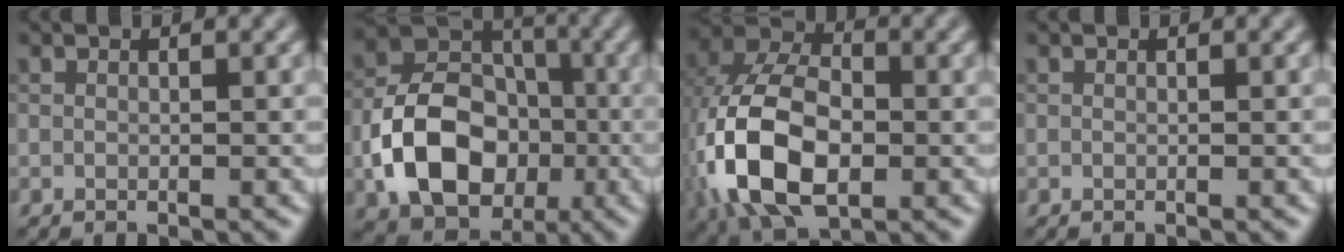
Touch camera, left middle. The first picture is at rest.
{"total": 9.7, "force": [-2.6, 7.1, 6.1], "torque": [-0.108, 0.003, -0.048]}
{"total": 12.2, "force": [-2.5, 7.7, 9.1], "torque": [-0.210, -0.008, -0.060]}
{"total": 0.0}